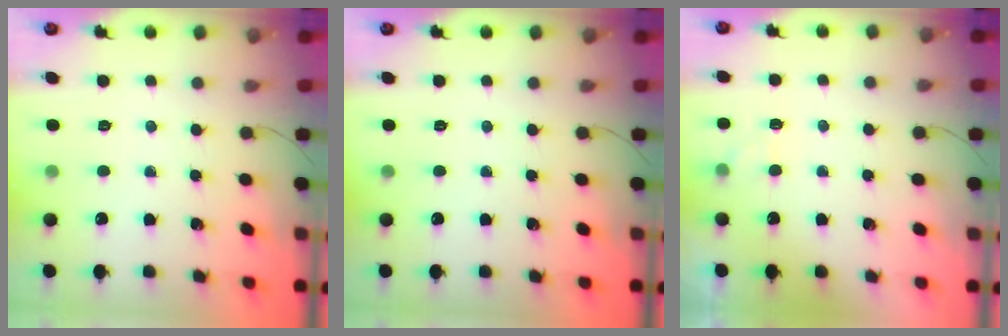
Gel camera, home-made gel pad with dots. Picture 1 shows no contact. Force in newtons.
{"total": 0.0}
{"total": 2.4, "press": 1.9, "slide": 1.4}